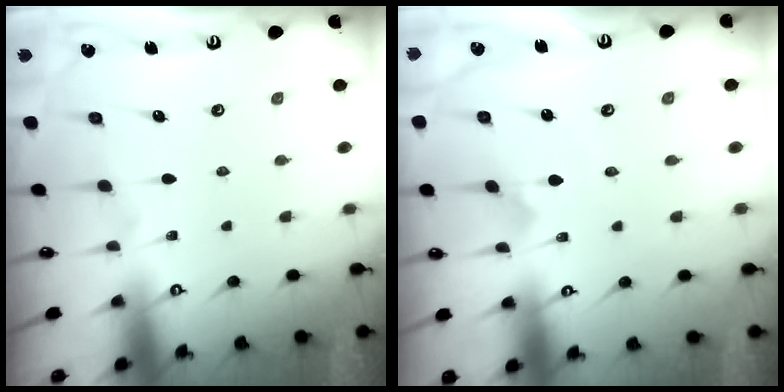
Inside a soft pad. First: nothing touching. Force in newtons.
{"total": 0.8, "press": 0.8, "slide": 0.1}